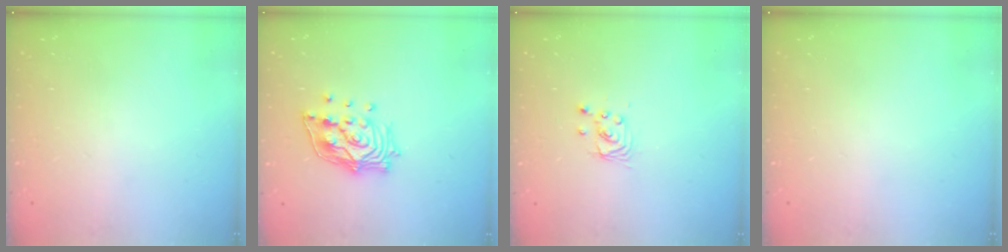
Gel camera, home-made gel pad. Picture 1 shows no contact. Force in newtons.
{"total": 14.8, "press": 14.6, "slide": 2.2}
{"total": 2.9, "press": 2.9, "slide": 0.2}
{"total": 0.0}